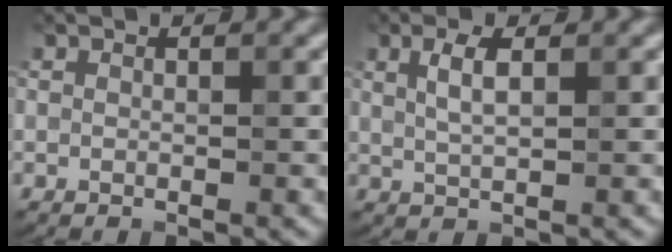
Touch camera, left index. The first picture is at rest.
{"total": 2.3, "force": [0.9, 0.6, 2.0], "torque": [-0.041, 0.006, 0.019]}